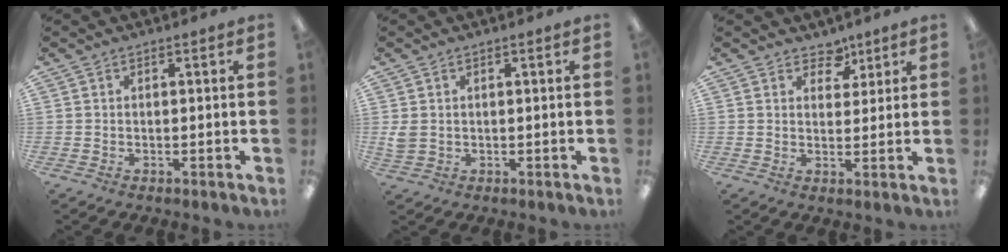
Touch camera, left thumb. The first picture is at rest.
{"total": 2.5, "force": [0.4, 2.0, 1.4], "torque": [-0.027, 0.004, 0.009]}
{"total": 5.0, "force": [3.5, 3.2, 1.4], "torque": [-0.007, -0.020, 0.060]}